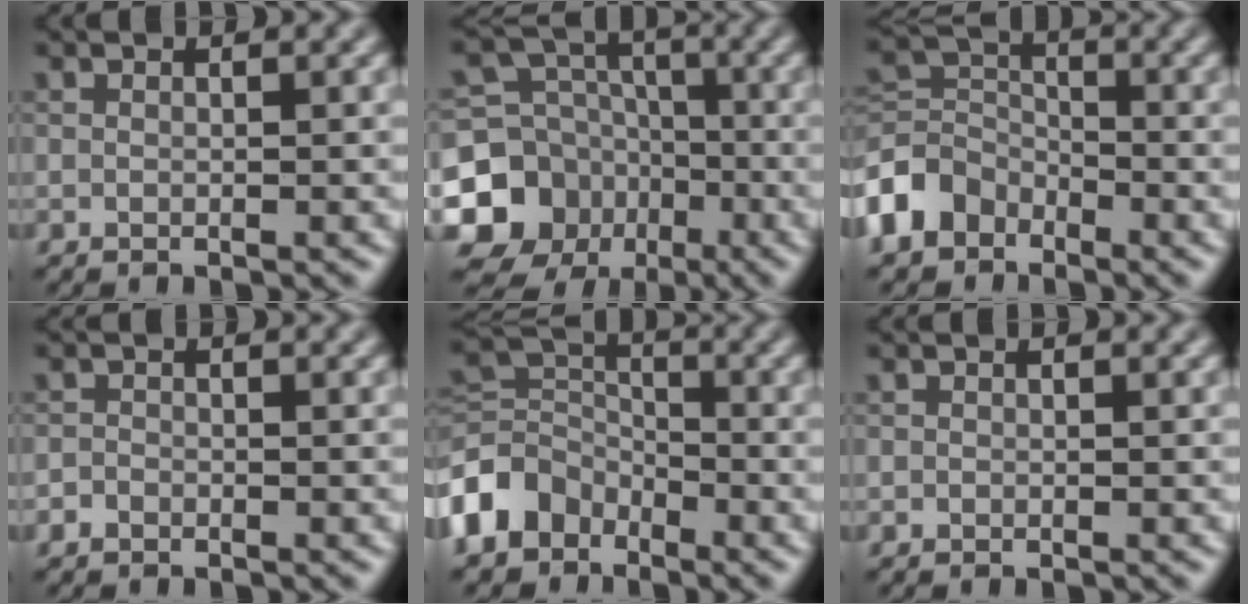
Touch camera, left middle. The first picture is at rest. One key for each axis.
{"total": 12.1, "fx": -4.7, "fy": 10.7, "fz": 3.0, "tx": -0.062, "ty": -0.028, "tz": -0.105}
{"total": 4.4, "fx": -2.6, "fy": 3.2, "fz": 1.5, "tx": -0.031, "ty": 0.004, "tz": -0.069}
{"total": 0.8, "fx": -0.6, "fy": 0.6, "fz": 0.2, "tx": 0.001, "ty": 0.001, "tz": -0.012}
{"total": 5.2, "fx": -3.0, "fy": 3.7, "fz": 1.9, "tx": -0.039, "ty": 0.003, "tz": -0.078}
{"total": 0.0}